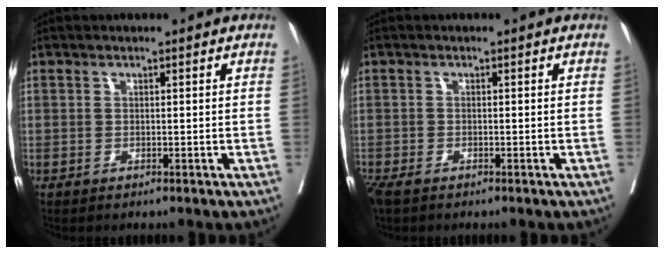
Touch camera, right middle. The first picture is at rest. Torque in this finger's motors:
{"motor_torque": [0.41, -0.36, 0.13, 0.04]}